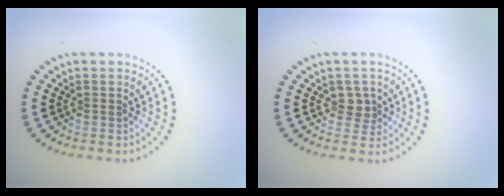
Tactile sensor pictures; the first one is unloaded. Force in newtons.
{"total": 1.8, "press": 1.5, "slide": 0.9}